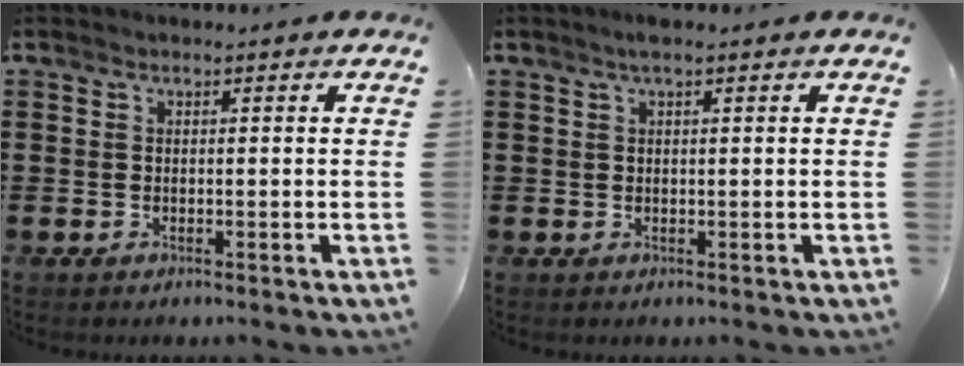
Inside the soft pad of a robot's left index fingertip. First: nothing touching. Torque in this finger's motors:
{"motor_torque": [0.46, -0.24, 0.06, 0.05]}